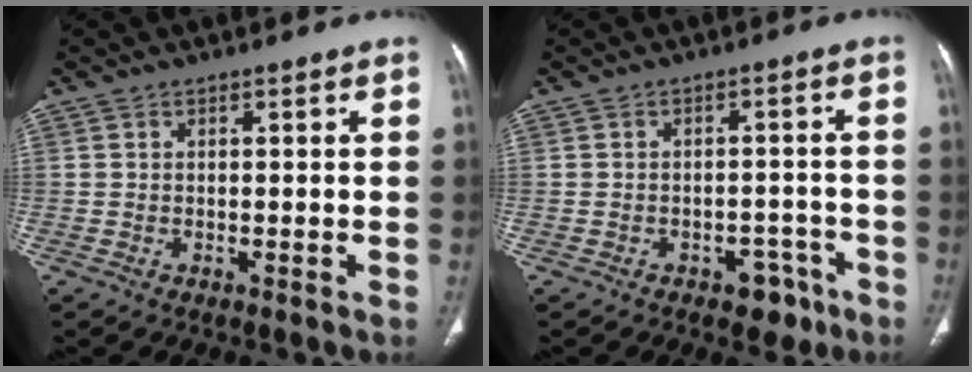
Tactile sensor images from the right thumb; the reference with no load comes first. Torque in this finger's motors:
{"motor_torque": [2.81, 2.20, 0.03, -0.57, 0.02]}